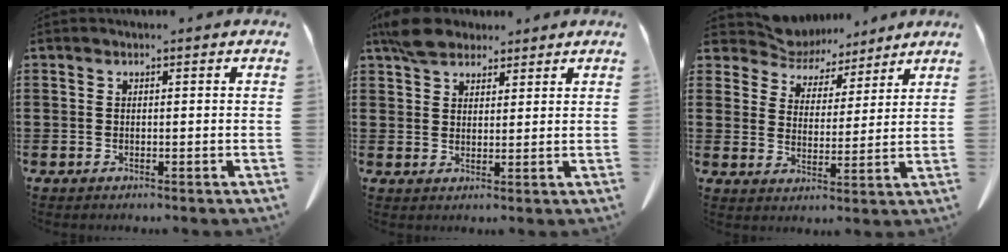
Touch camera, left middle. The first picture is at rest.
{"total": 5.4, "force": [4.3, 2.5, 2.1], "torque": [-0.047, 0.002, 0.082]}
{"total": 6.4, "force": [6.0, 2.3, 0.2], "torque": [-0.044, -0.038, 0.108]}